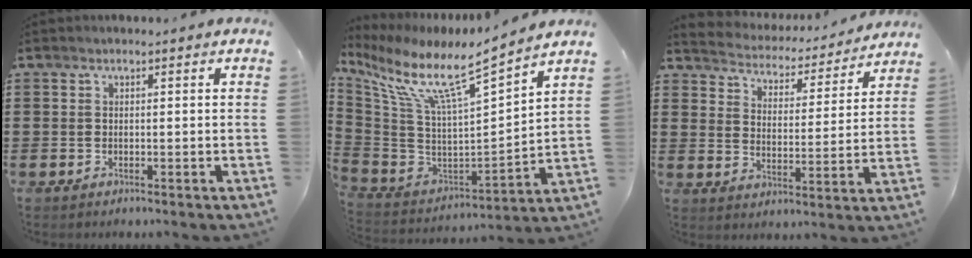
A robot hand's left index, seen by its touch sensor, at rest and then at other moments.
{"total": 9.0, "force": [6.5, 0.6, 6.3], "torque": [-0.150, -0.062, 0.102]}
{"total": 3.2, "force": [3.2, 0.2, -0.3], "torque": [-0.020, -0.034, 0.047]}